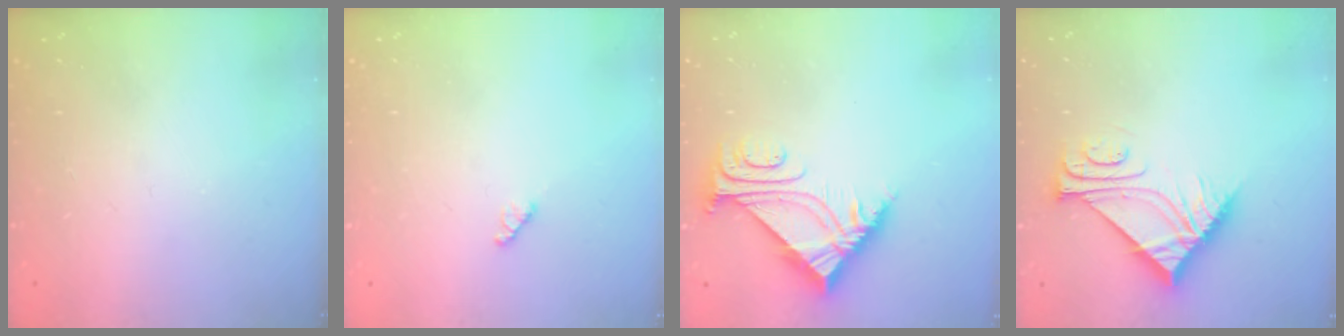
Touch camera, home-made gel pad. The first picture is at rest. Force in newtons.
{"total": 2.9, "press": 2.9, "slide": 0.3}
{"total": 6.5, "press": 6.4, "slide": 0.9}
{"total": 9.3, "press": 9.3, "slide": 0.5}